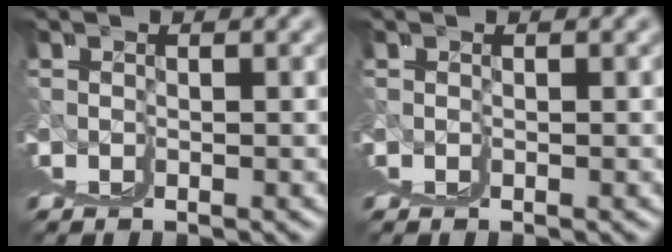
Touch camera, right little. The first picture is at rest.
{"total": 0.0}